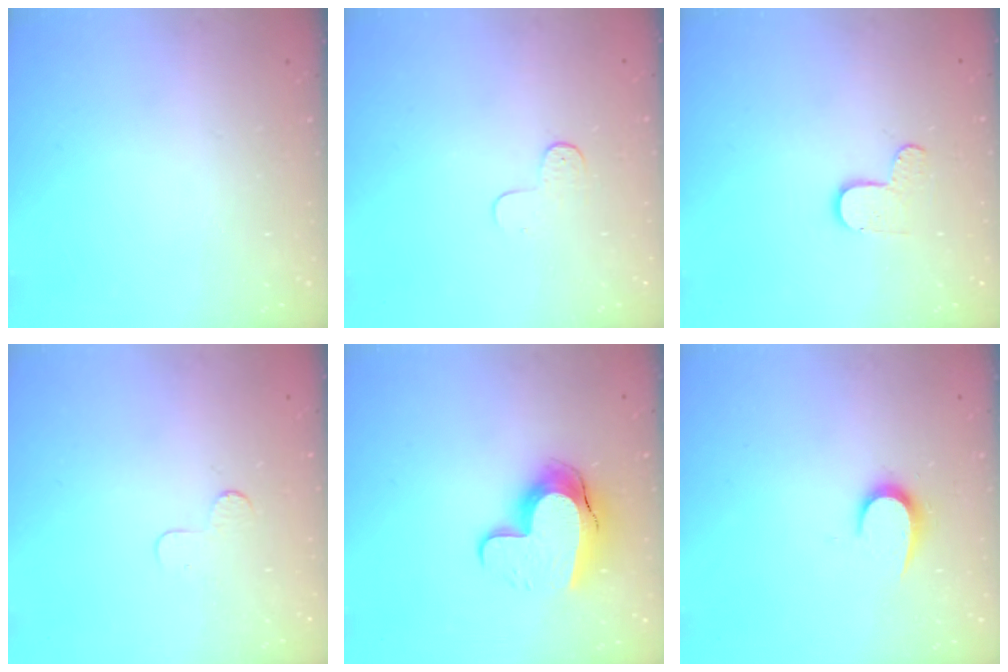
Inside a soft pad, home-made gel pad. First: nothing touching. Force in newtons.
{"total": 3.2, "press": 3.2, "slide": 0.3}
{"total": 4.3, "press": 4.3, "slide": 0.4}
{"total": 2.5, "press": 2.5, "slide": 0.2}
{"total": 10.9, "press": 10.9, "slide": 1.0}
{"total": 6.2, "press": 6.1, "slide": 0.6}